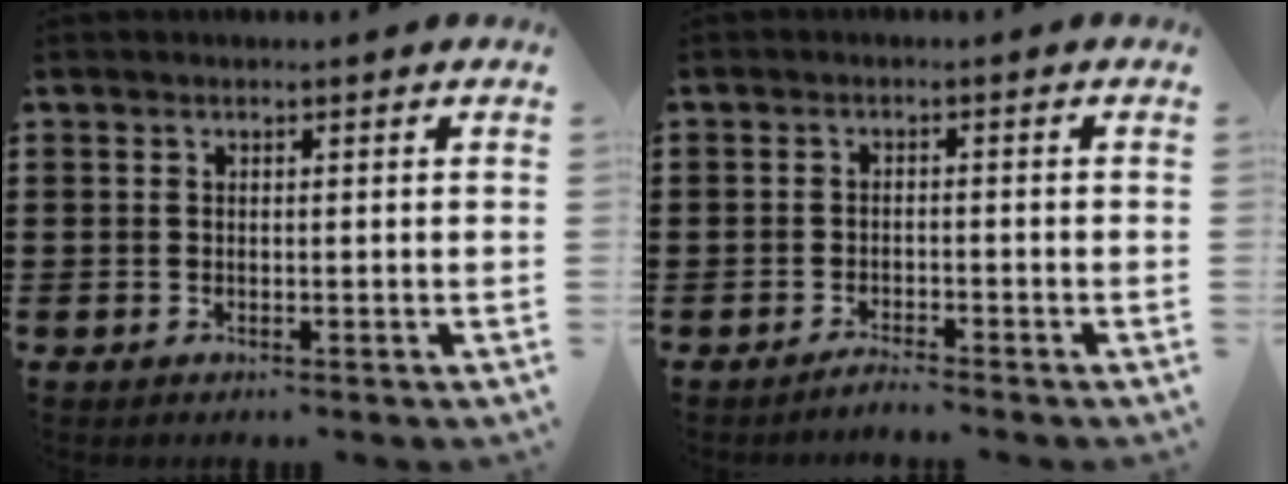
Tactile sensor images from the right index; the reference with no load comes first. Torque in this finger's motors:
{"motor_torque": [-0.89, 1.24, -0.82, -0.15]}